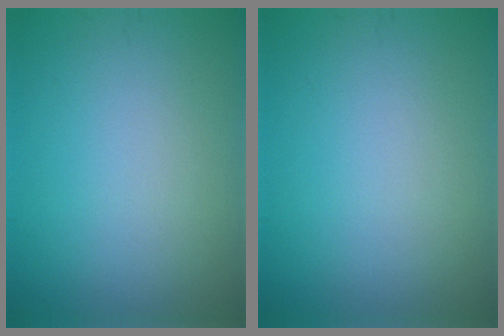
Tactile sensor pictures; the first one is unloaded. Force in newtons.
{"total": 0.0}